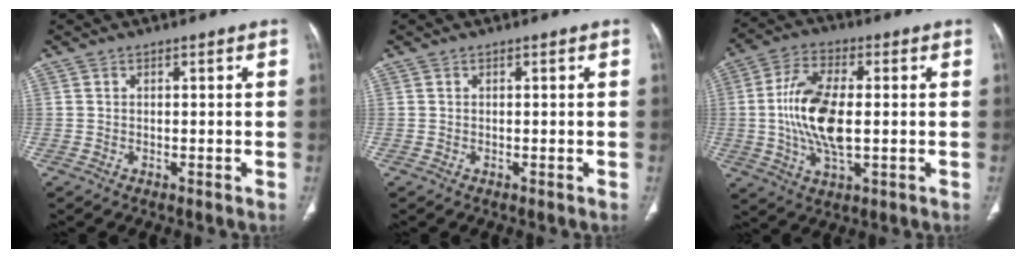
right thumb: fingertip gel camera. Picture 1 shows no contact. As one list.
[{"total": 0.0}, {"total": 13.7, "force": [-0.2, 6.3, 12.2], "torque": [-0.246, 0.004, -0.005]}]